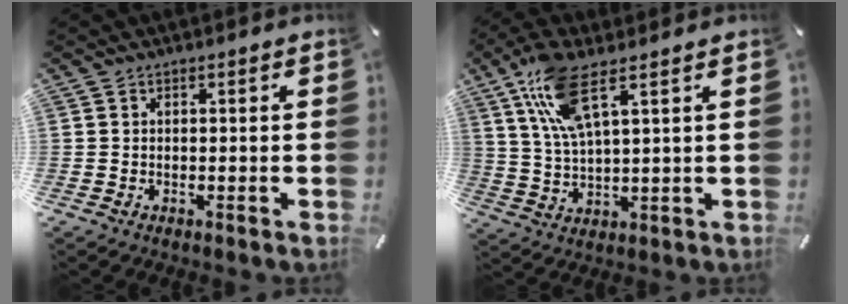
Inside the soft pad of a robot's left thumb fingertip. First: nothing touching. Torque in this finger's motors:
{"motor_torque": [0.81, 0.43, 1.61, -1.16, 0.54]}